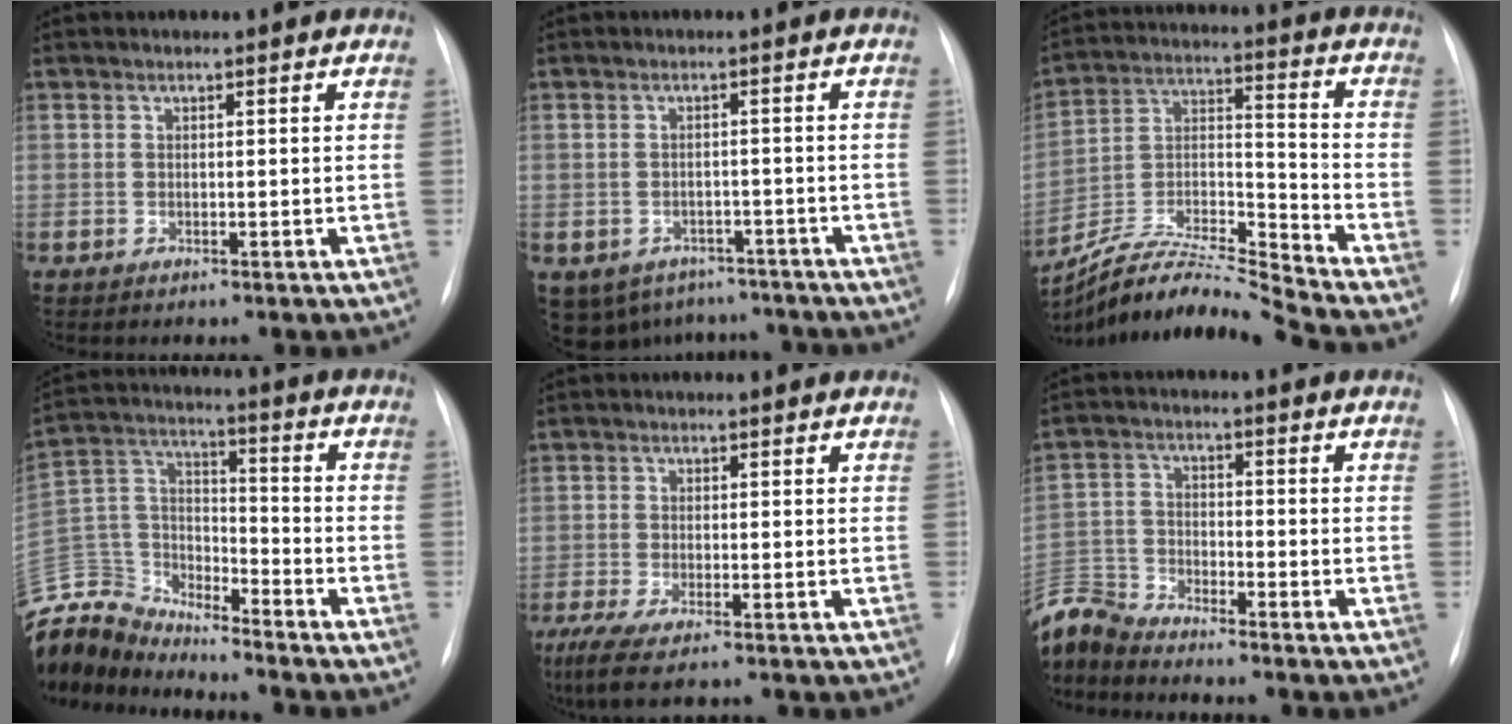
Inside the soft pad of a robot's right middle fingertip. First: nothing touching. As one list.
[{"total": 10.2, "force": [-7.1, 6.9, 2.4], "torque": [-0.050, 0.011, -0.080]}, {"total": 14.8, "force": [-14.1, -2.1, 3.8], "torque": [-0.067, 0.021, -0.263]}, {"total": 16.6, "force": [-15.9, 4.3, 2.3], "torque": [-0.072, 0.052, -0.293]}, {"total": 5.6, "force": [-4.0, 0.4, 3.8], "torque": [-0.074, -0.018, -0.071]}, {"total": 8.7, "force": [-8.6, 0.2, 1.1], "torque": [-0.039, 0.004, -0.175]}]